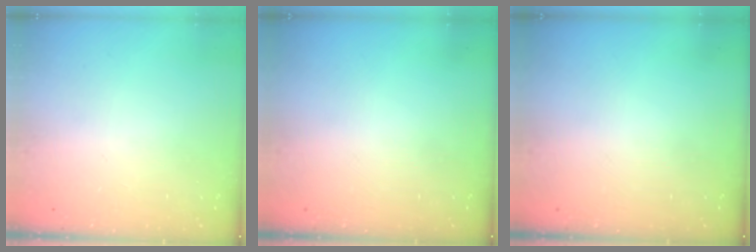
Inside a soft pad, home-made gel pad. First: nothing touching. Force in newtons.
{"total": 0.0}
{"total": 0.0}